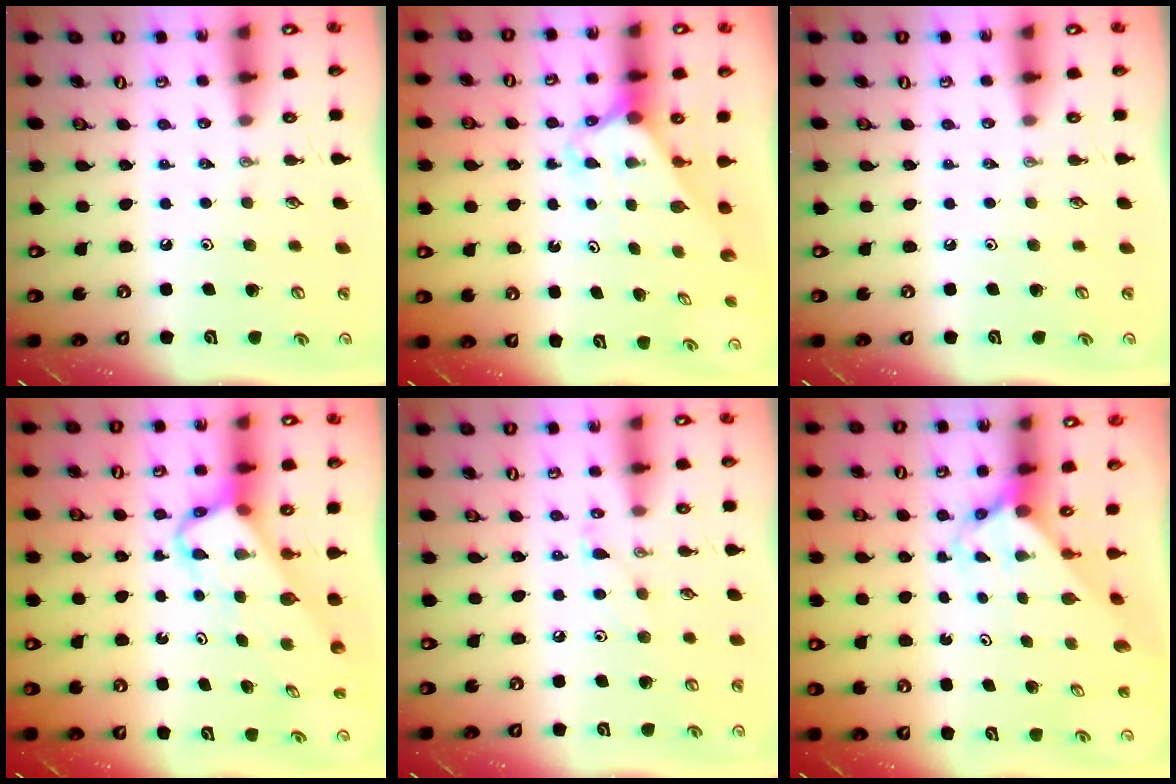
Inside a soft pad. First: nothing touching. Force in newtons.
{"total": 2.4, "press": 2.4, "slide": 0.2}
{"total": 0.0}
{"total": 4.5, "press": 4.5, "slide": 0.3}
{"total": 6.7, "press": 6.6, "slide": 0.8}
{"total": 3.4, "press": 3.4, "slide": 0.3}